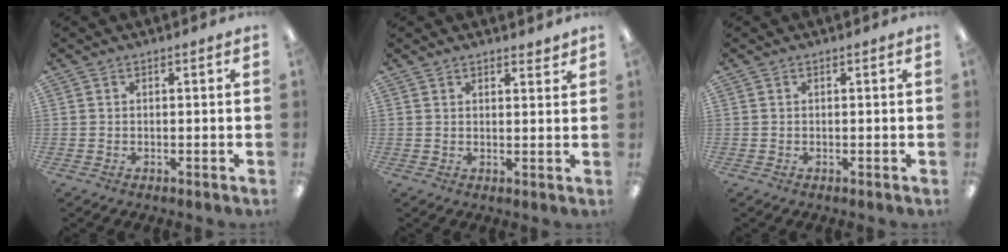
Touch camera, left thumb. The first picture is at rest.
{"total": 2.0, "force": [1.9, 0.3, 0.4], "torque": [-0.001, -0.009, 0.034]}
{"total": 0.0}